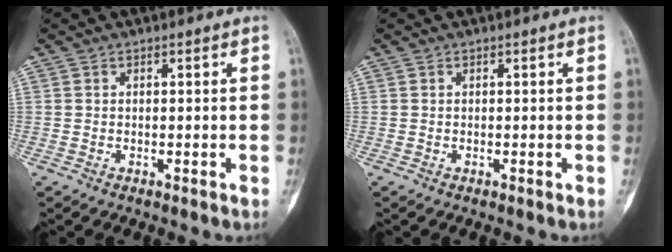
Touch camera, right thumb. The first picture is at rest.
{"total": 0.0}